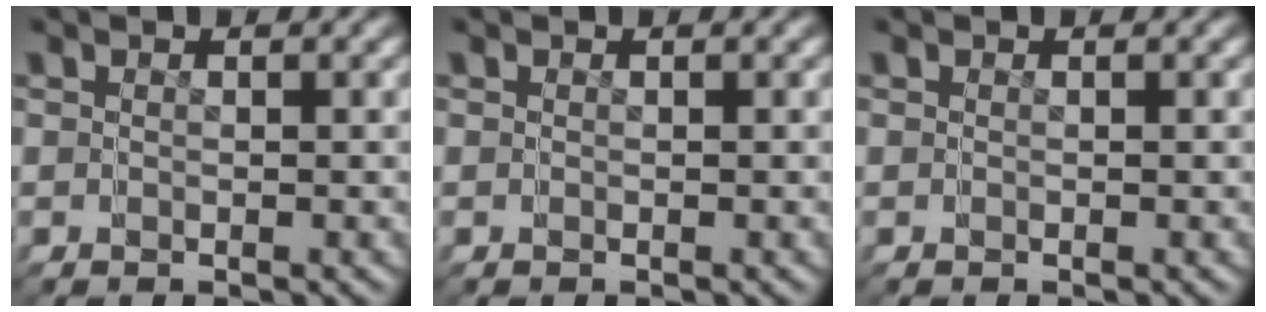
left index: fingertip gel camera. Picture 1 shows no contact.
{"total": 0.0}
{"total": 0.0}